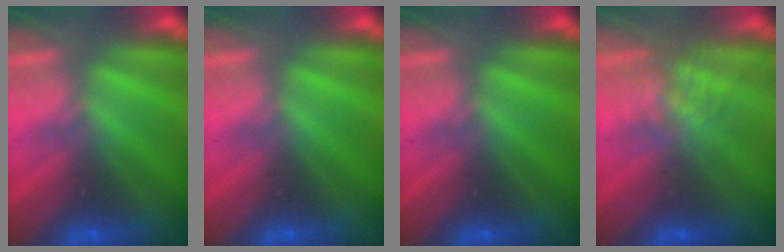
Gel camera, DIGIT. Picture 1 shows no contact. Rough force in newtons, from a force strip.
{"total": 0.0}
{"total": 0.0}
{"total": 3.6}